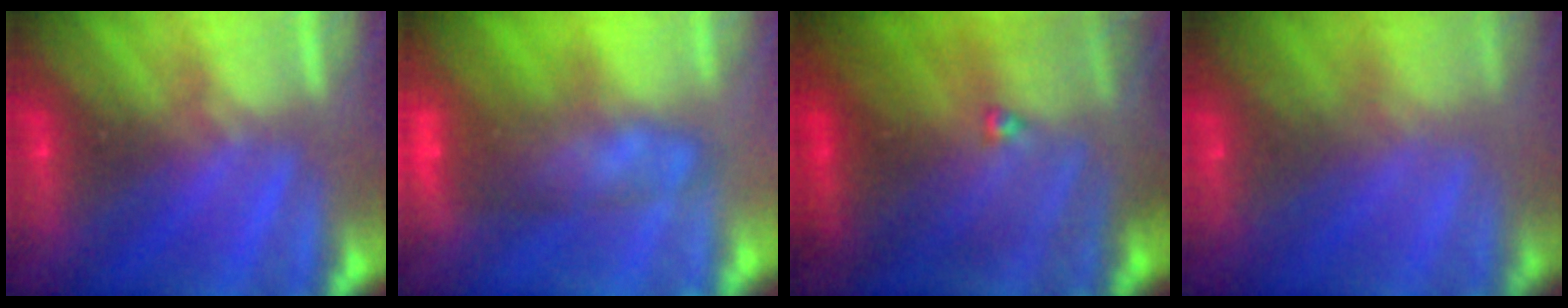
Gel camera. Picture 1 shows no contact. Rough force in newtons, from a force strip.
{"total": 5.7}
{"total": 10.6}
{"total": 7.1}